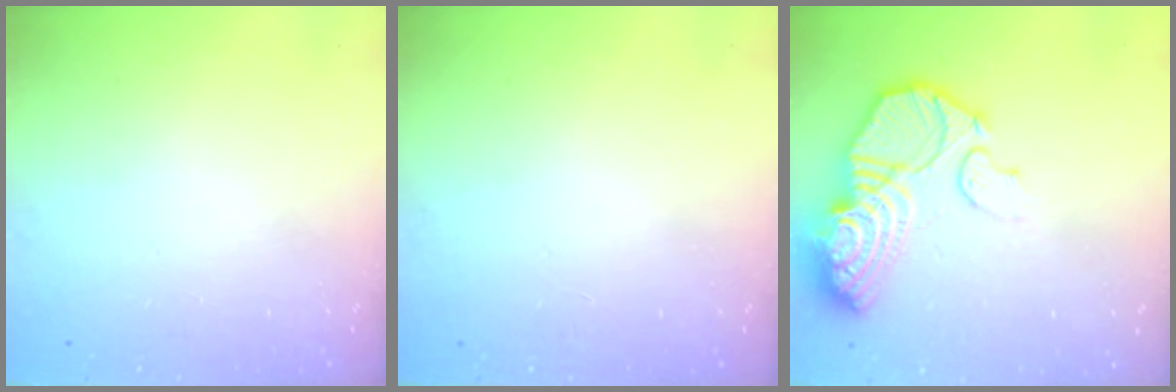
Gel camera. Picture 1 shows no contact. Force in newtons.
{"total": 1.2, "press": 1.1, "slide": 0.2}
{"total": 19.5, "press": 19.5, "slide": 1.9}